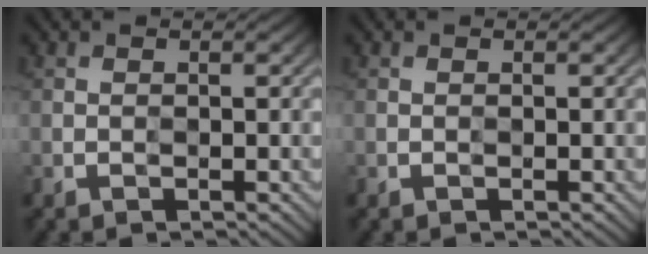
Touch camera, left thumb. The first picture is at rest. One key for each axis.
{"total": 0.0}